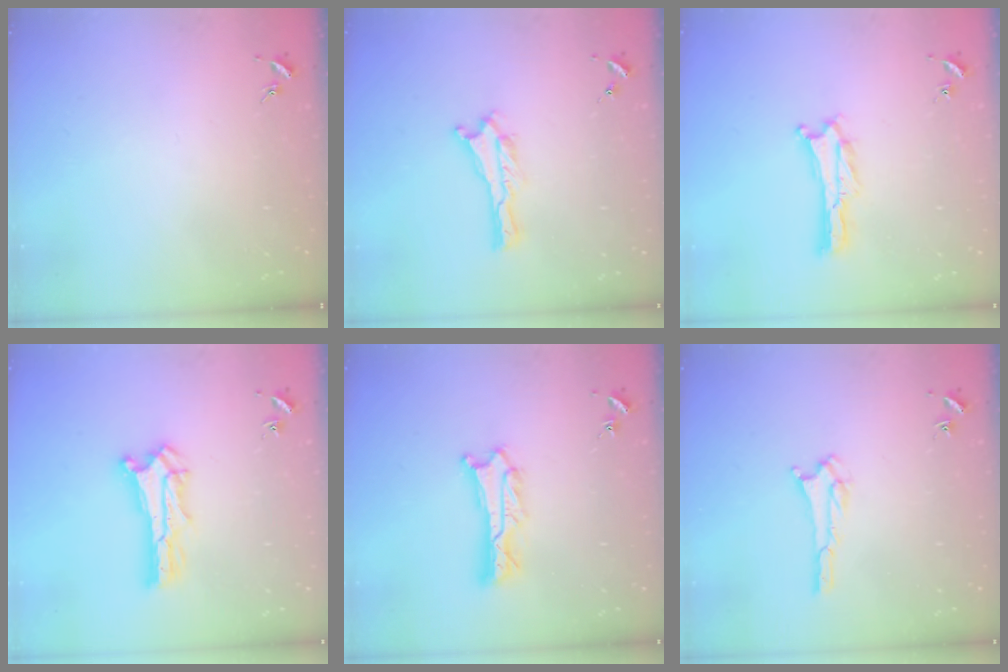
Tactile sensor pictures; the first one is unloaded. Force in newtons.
{"total": 0.0}
{"total": 0.0}
{"total": 1.5, "press": 1.5, "slide": 0.2}
{"total": 2.2, "press": 2.2, "slide": 0.2}
{"total": 1.8, "press": 1.8, "slide": 0.2}